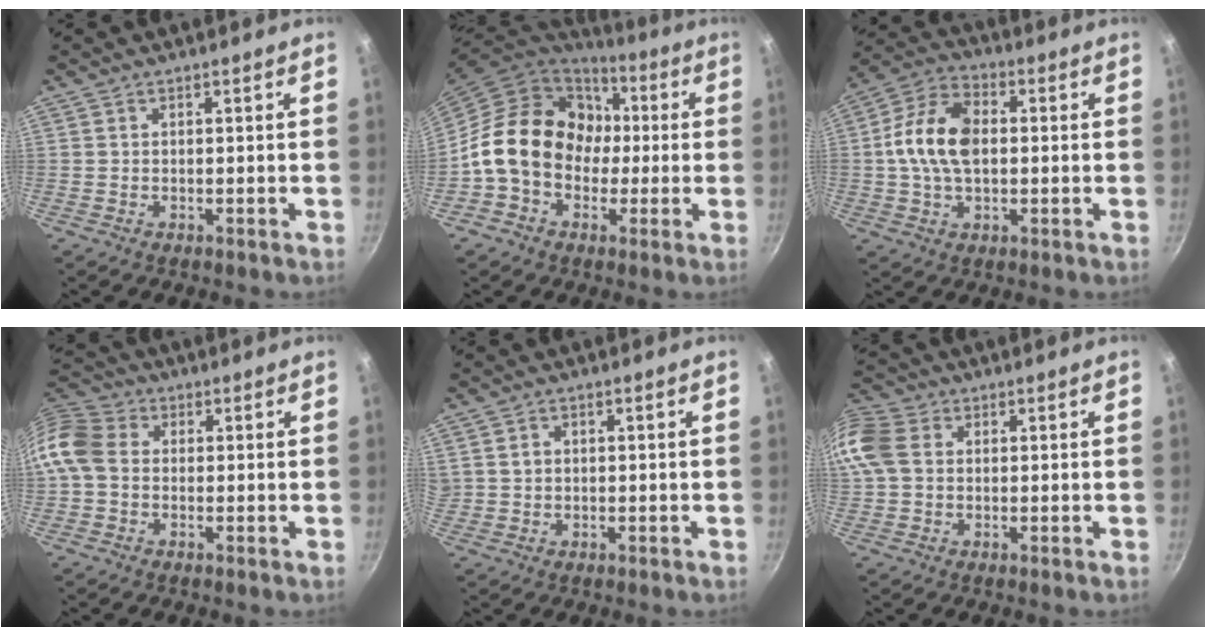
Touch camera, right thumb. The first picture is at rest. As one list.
[{"total": 18.0, "force": [0.1, 14.7, 10.4], "torque": [-0.134, 0.044, -0.007]}, {"total": 13.1, "force": [0.6, 8.4, 10.1], "torque": [-0.173, 0.023, -0.005]}, {"total": 10.8, "force": [-0.1, 8.6, 6.5], "torque": [-0.122, 0.023, -0.022]}, {"total": 2.3, "force": [0.5, 2.0, 1.0], "torque": [-0.008, 0.006, 0.012]}, {"total": 10.5, "force": [1.5, 8.2, 6.4], "torque": [-0.133, 0.018, 0.014]}]